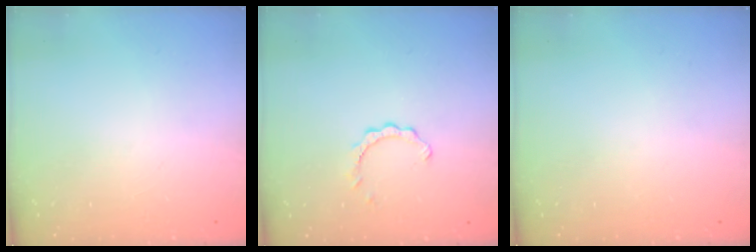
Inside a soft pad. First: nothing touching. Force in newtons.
{"total": 2.0, "press": 2.0, "slide": 0.2}
{"total": 0.0}